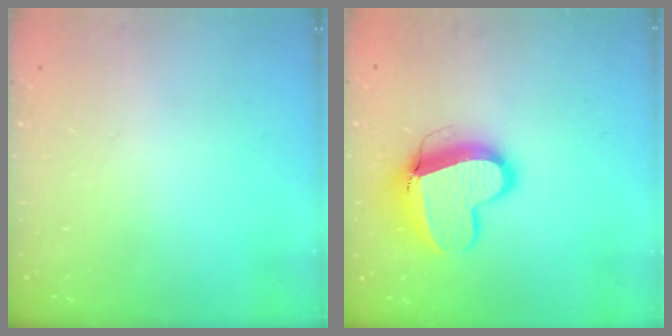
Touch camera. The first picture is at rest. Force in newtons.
{"total": 15.6, "press": 15.5, "slide": 1.5}